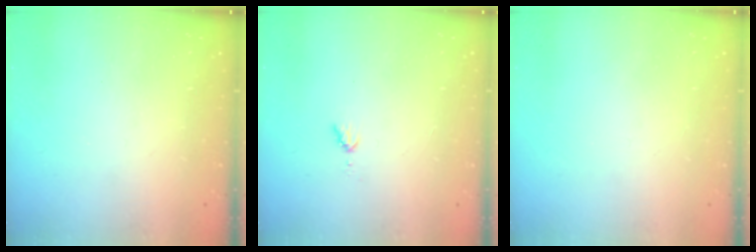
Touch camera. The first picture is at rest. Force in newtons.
{"total": 3.8, "press": 3.7, "slide": 0.6}
{"total": 0.0}